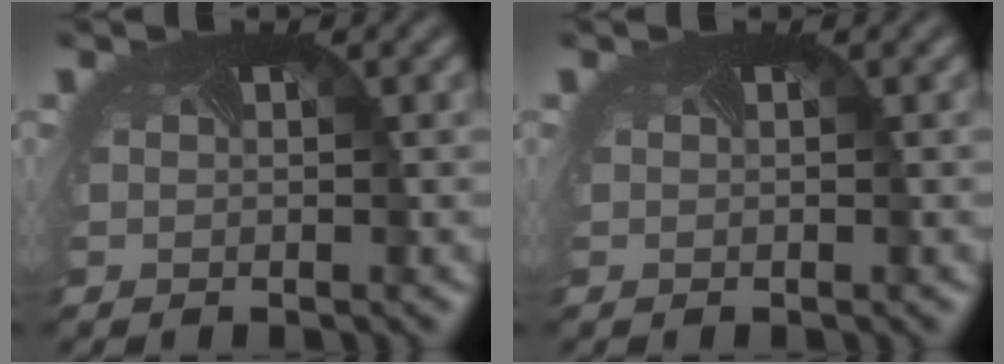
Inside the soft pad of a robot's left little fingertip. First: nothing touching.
{"total": 0.0}